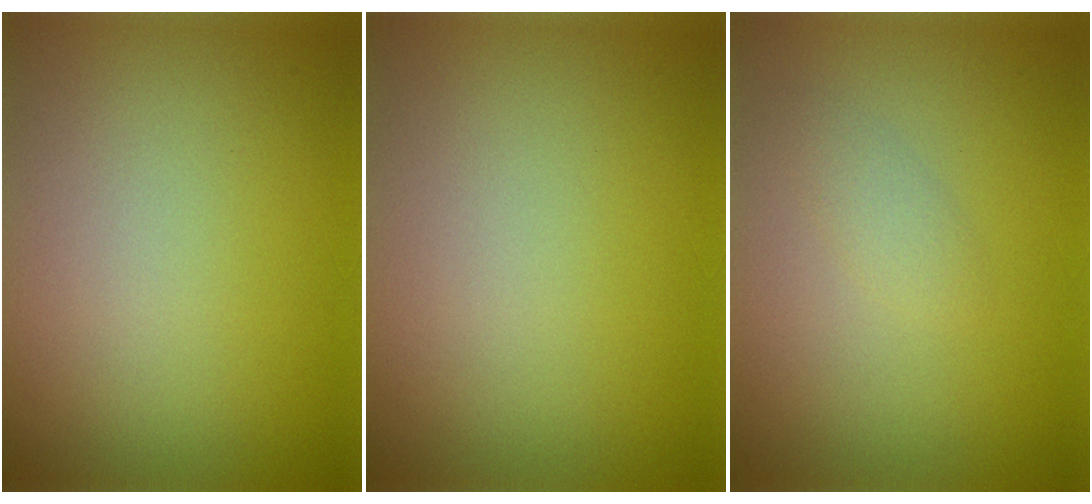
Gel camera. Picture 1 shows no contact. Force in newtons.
{"total": 0.0}
{"total": 1.0, "press": 1.0, "slide": 0.1}